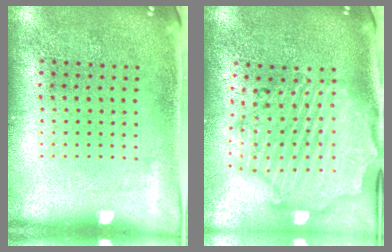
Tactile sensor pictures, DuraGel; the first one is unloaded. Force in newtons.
{"total": 3.1, "press": 2.7, "slide": 1.5}